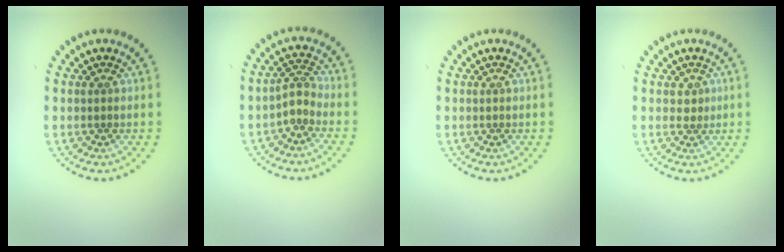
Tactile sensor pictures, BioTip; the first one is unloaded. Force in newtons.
{"total": 1.8, "press": 1.3, "slide": 1.2}
{"total": 0.0}
{"total": 0.9, "press": 0.8, "slide": 0.5}